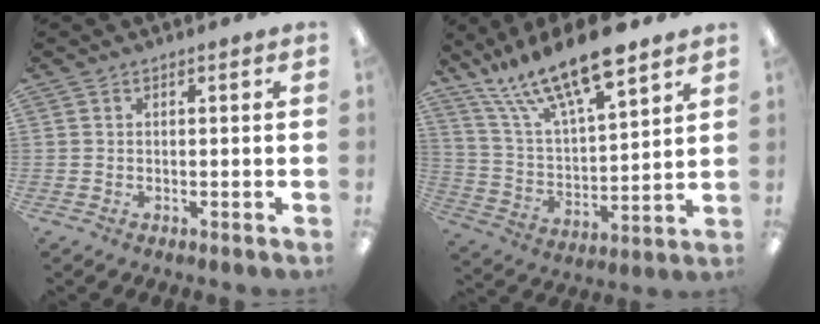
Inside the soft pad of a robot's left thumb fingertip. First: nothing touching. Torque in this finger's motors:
{"motor_torque": [0.40, 0.32, 1.43, -1.34, 0.14]}